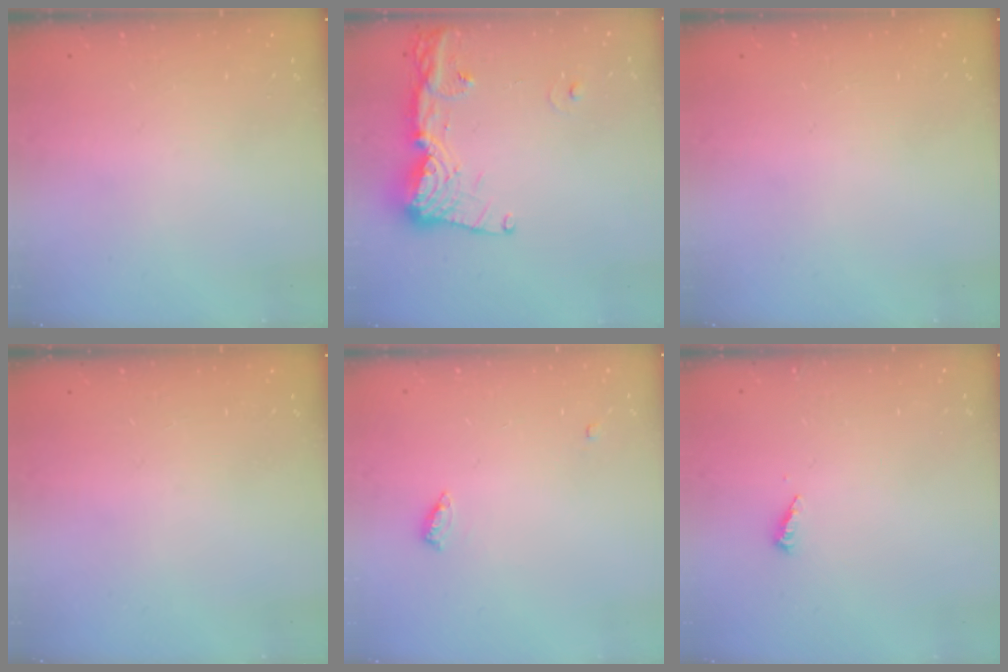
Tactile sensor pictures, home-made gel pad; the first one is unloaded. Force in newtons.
{"total": 15.2, "press": 15.1, "slide": 1.5}
{"total": 0.0}
{"total": 0.0}
{"total": 4.5, "press": 4.5, "slide": 0.4}
{"total": 3.1, "press": 3.1, "slide": 0.2}